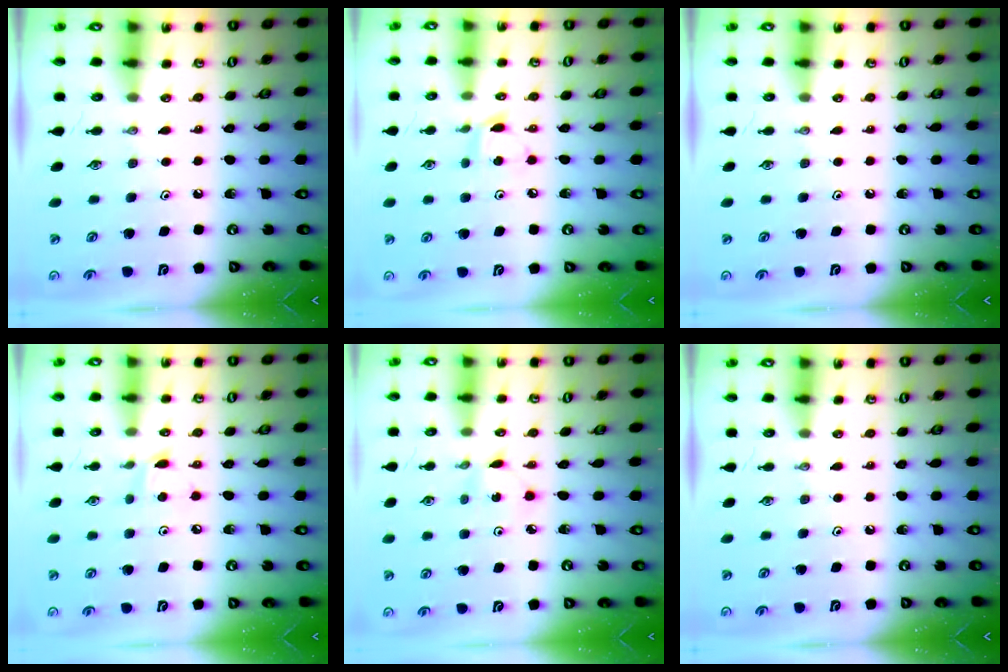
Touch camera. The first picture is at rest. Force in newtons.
{"total": 5.4, "press": 5.4, "slide": 0.6}
{"total": 0.0}
{"total": 4.9, "press": 4.8, "slide": 0.7}
{"total": 1.3, "press": 1.3, "slide": 0.1}
{"total": 0.0}